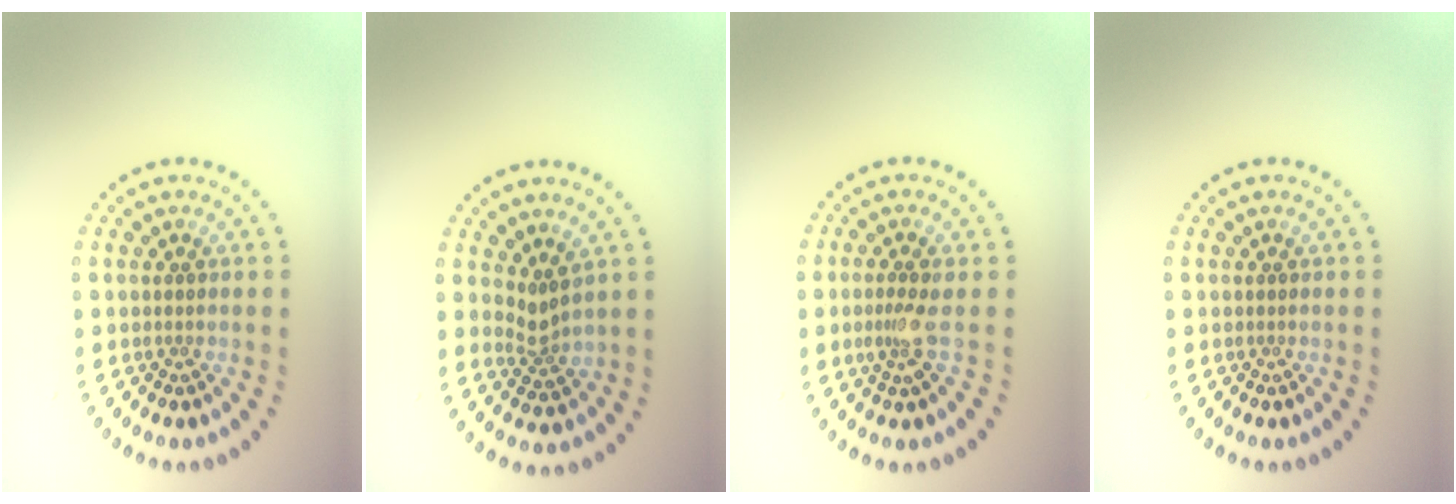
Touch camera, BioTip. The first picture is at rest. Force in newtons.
{"total": 2.0, "press": 1.4, "slide": 1.4}
{"total": 2.0, "press": 1.5, "slide": 1.4}
{"total": 0.0}